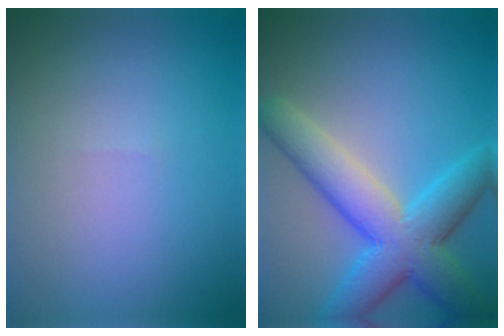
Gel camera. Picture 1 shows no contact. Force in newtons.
{"total": 8.2, "press": 8.2, "slide": 0.1}